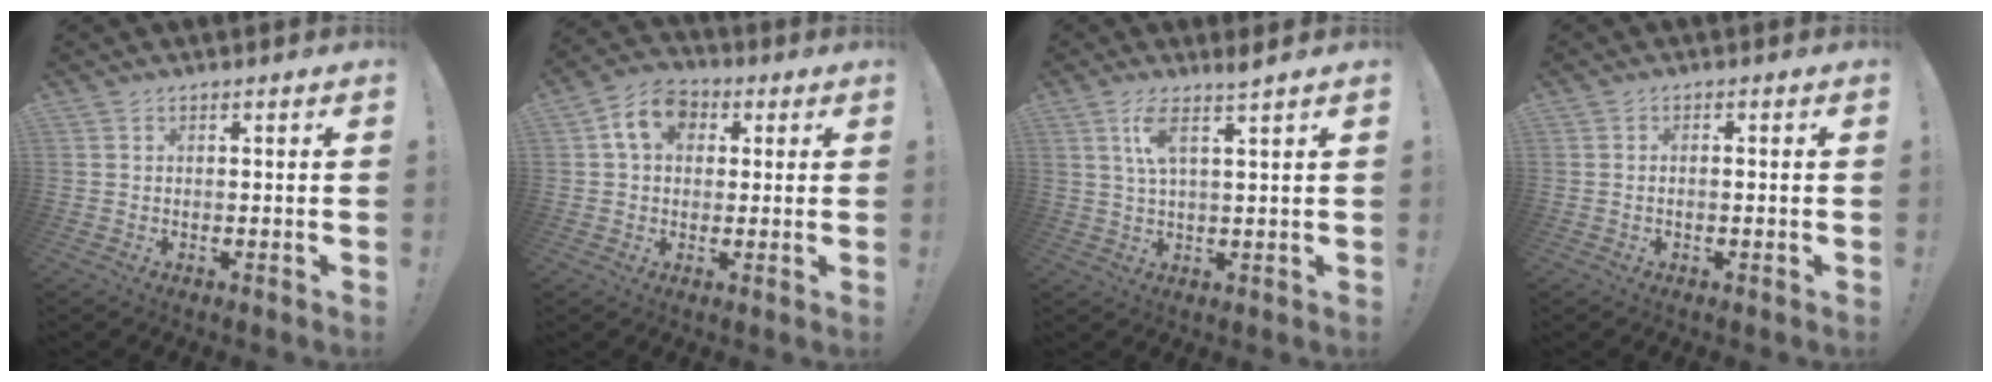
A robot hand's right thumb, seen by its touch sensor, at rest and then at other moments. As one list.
[{"total": 9.9, "force": [2.9, 7.5, 5.8], "torque": [-0.099, 0.014, 0.059]}, {"total": 5.7, "force": [3.3, -0.1, 4.6], "torque": [-0.089, -0.010, 0.053]}, {"total": 1.3, "force": [-0.8, 0.0, 1.0], "torque": [-0.020, 0.003, -0.013]}]